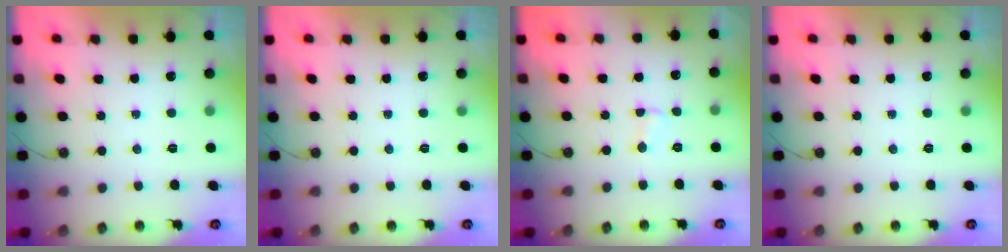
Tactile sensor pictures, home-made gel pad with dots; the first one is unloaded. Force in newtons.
{"total": 0.0}
{"total": 2.1, "press": 2.1, "slide": 0.2}
{"total": 0.0}